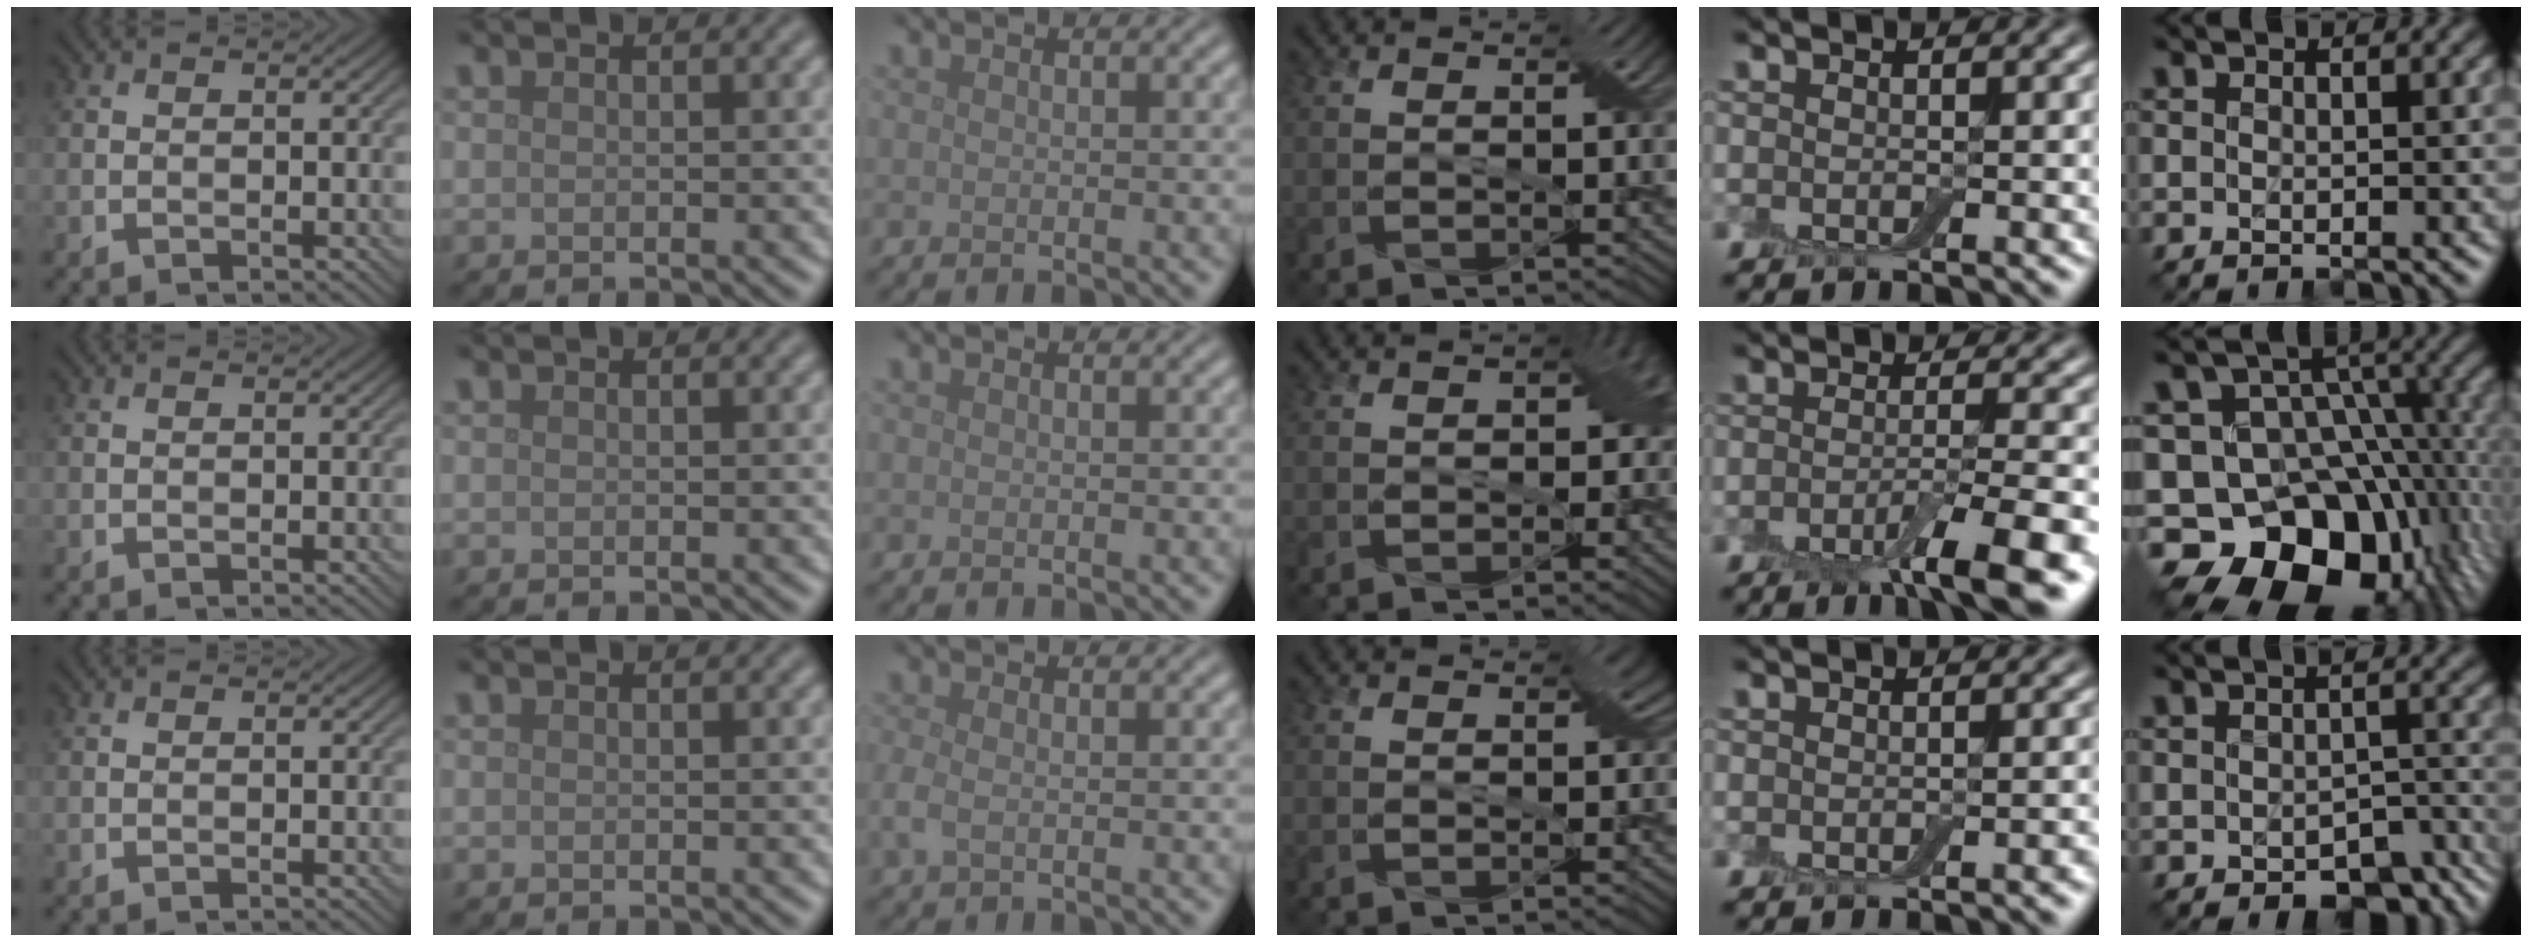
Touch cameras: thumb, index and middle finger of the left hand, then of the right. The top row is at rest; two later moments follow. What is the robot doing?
{"motion": "wrap", "object": "cling film"}